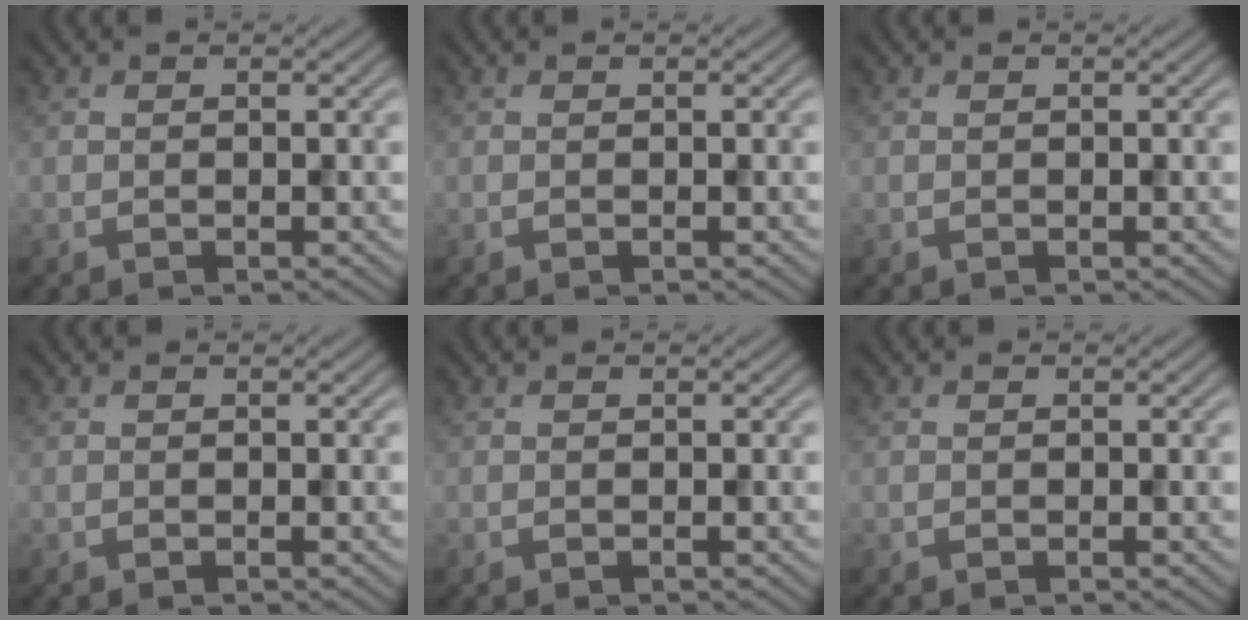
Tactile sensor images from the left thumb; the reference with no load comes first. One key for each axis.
{"total": 0.0}
{"total": 0.0}
{"total": 0.0}
{"total": 0.0}
{"total": 0.0}